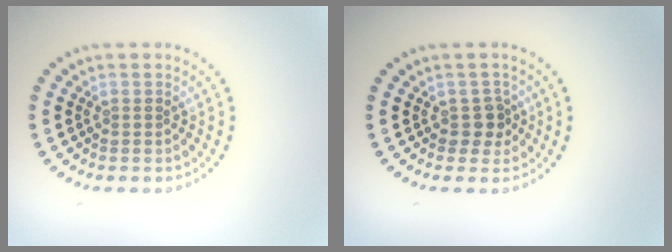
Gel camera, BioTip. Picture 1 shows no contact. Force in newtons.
{"total": 1.7, "press": 1.5, "slide": 0.8}